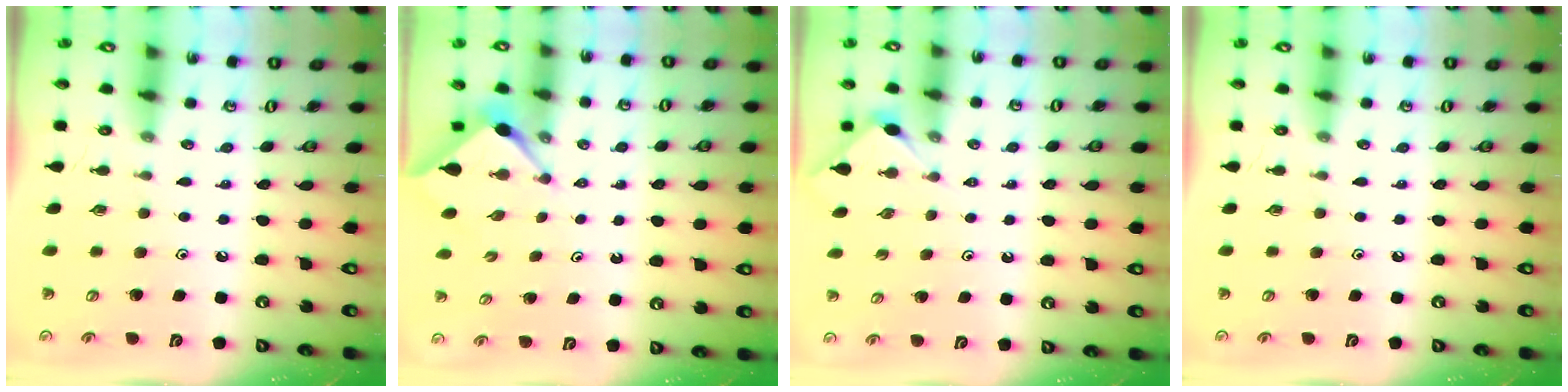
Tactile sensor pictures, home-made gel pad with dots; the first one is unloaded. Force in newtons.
{"total": 3.0, "press": 2.9, "slide": 0.3}
{"total": 2.7, "press": 2.6, "slide": 0.4}
{"total": 0.0}